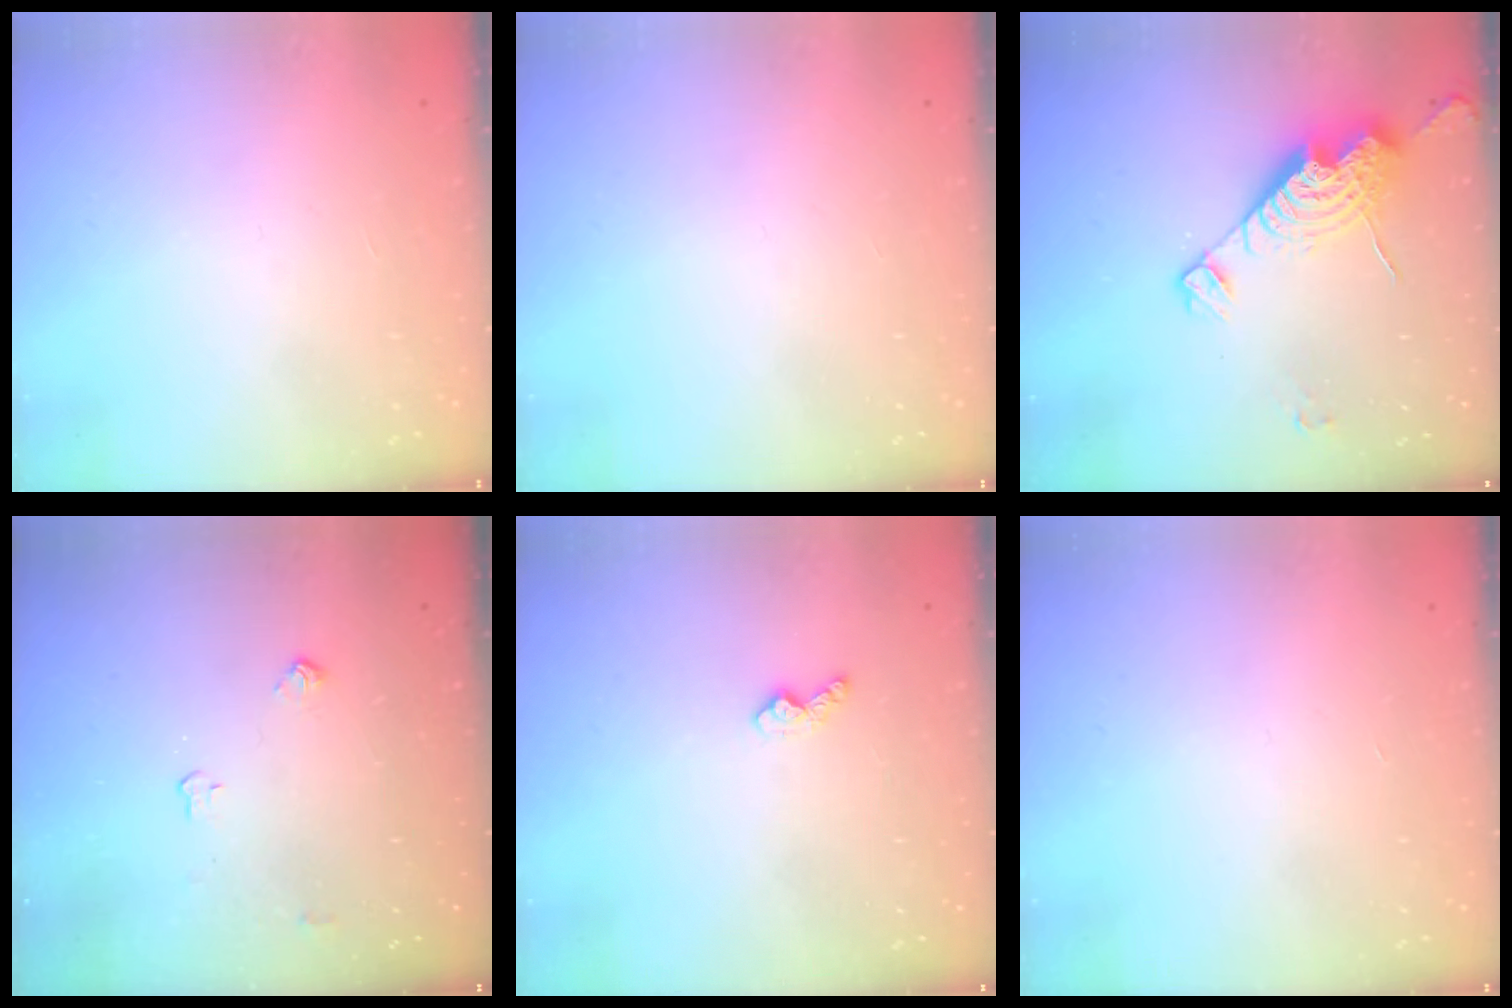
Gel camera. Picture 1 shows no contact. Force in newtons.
{"total": 0.0}
{"total": 13.8, "press": 13.7, "slide": 1.3}
{"total": 3.9, "press": 3.8, "slide": 0.6}
{"total": 4.2, "press": 4.1, "slide": 0.6}
{"total": 0.0}